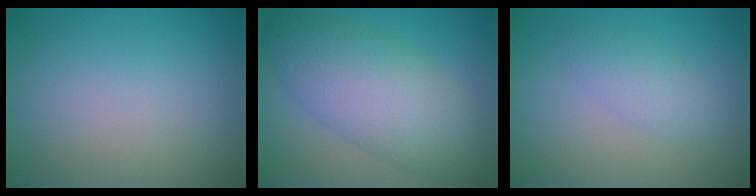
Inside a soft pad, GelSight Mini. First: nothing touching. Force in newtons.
{"total": 7.8, "press": 7.8, "slide": 0.4}
{"total": 2.1, "press": 2.1, "slide": 0.1}